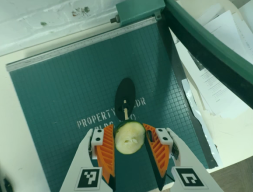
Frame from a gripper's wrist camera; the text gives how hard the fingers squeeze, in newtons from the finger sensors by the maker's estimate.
{"total": 8.8, "left": 8.8, "right": 8.8}